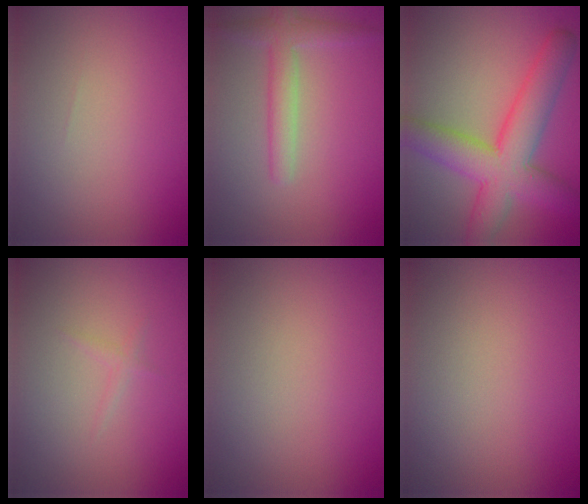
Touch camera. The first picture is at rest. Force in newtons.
{"total": 2.8, "press": 2.8, "slide": 0.1}
{"total": 8.1, "press": 8.1, "slide": 0.1}
{"total": 0.7, "press": 0.7, "slide": 0.1}
{"total": 0.0}
{"total": 0.0}